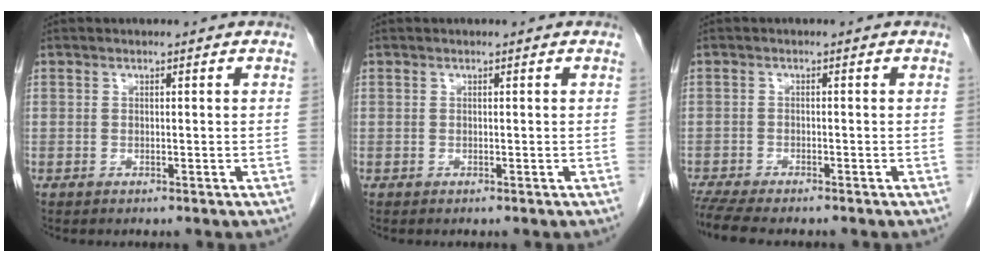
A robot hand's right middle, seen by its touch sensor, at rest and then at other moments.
{"total": 0.0}
{"total": 7.2, "force": [-6.3, 1.2, 3.4], "torque": [-0.057, -0.009, -0.100]}